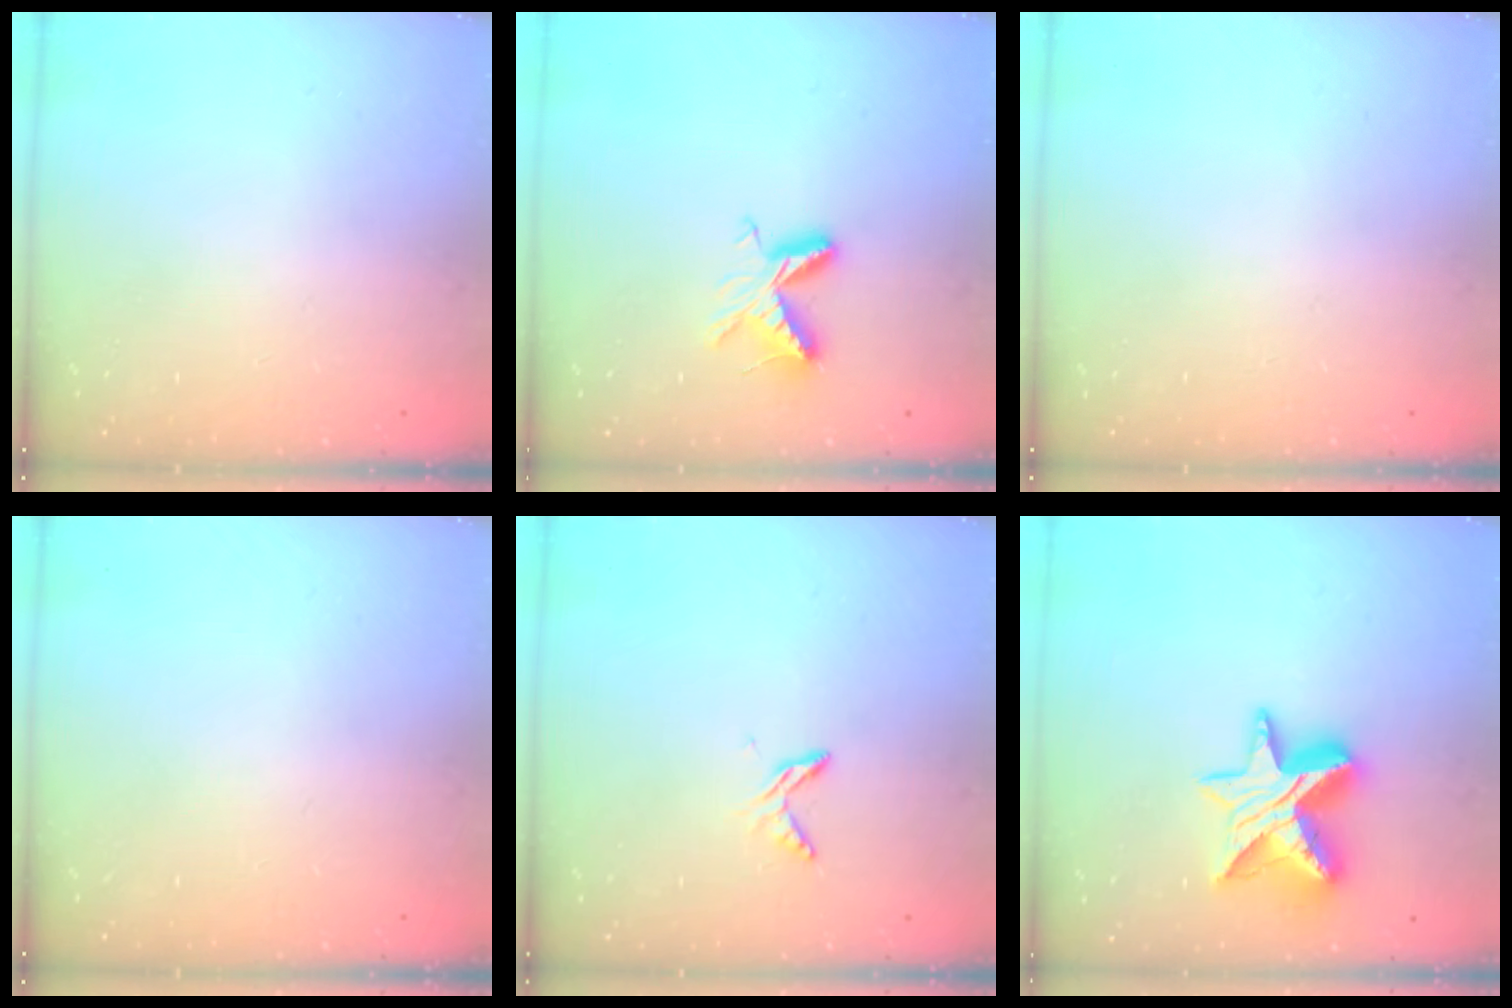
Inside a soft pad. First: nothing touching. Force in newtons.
{"total": 7.0, "press": 7.0, "slide": 0.5}
{"total": 0.0}
{"total": 0.0}
{"total": 5.9, "press": 5.9, "slide": 0.6}
{"total": 14.6, "press": 14.5, "slide": 1.5}